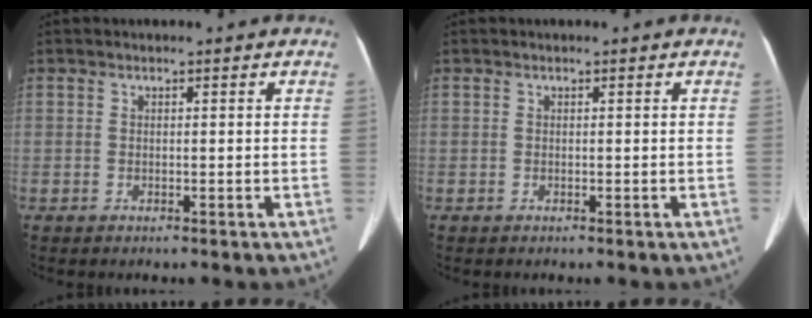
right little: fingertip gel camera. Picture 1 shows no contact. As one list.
[{"total": 0.0}]